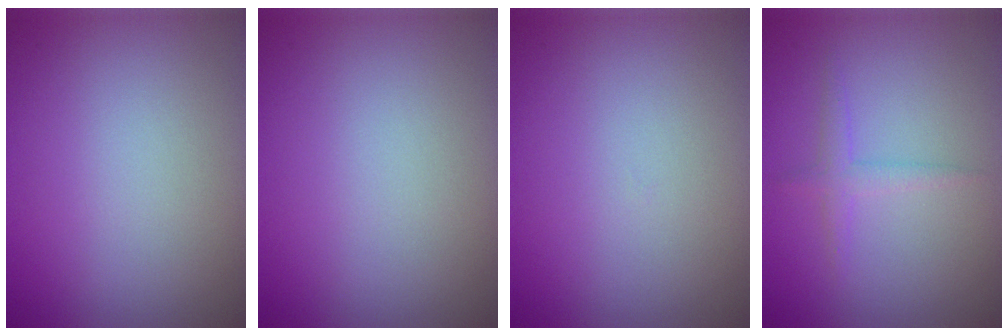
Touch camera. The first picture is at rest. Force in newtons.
{"total": 0.0}
{"total": 0.0}
{"total": 1.4, "press": 1.4, "slide": 0.0}